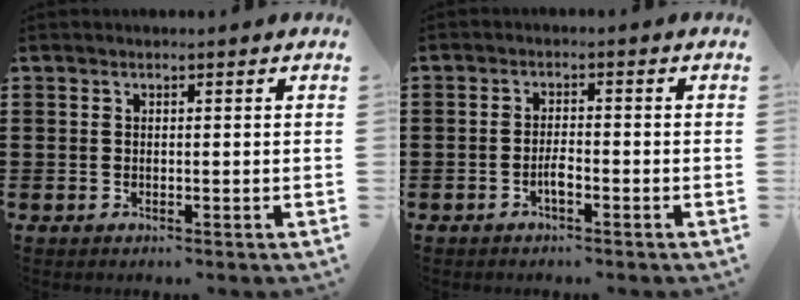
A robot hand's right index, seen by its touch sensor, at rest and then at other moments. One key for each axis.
{"total": 2.3, "fx": -1.2, "fy": 0.6, "fz": 1.8, "tx": -0.042, "ty": 0.001, "tz": -0.025}